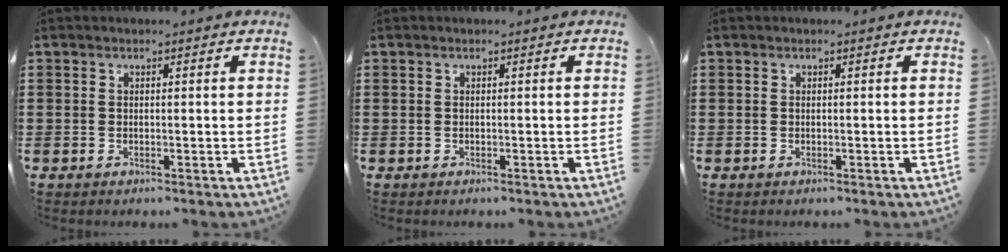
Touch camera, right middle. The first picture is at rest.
{"total": 0.0}
{"total": 0.0}